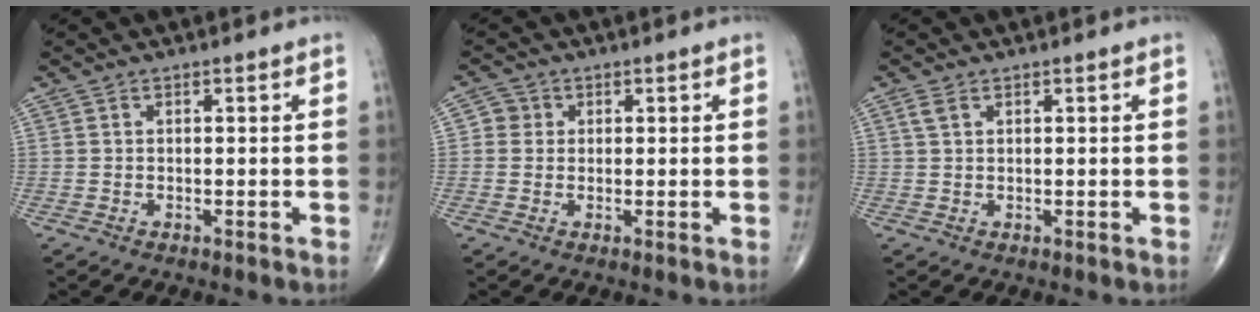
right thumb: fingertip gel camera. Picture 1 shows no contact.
{"total": 2.6, "force": [0.3, 2.5, 0.6], "torque": [0.008, 0.004, -0.001]}
{"total": 1.5, "force": [0.8, 0.8, 1.1], "torque": [-0.029, 0.010, 0.020]}